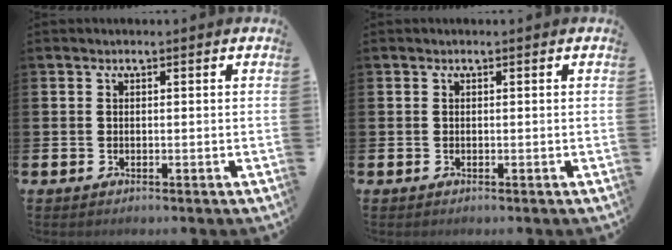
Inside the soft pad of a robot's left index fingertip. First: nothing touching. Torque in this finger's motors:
{"motor_torque": [-0.04, 0.04, 0.00, -0.01]}